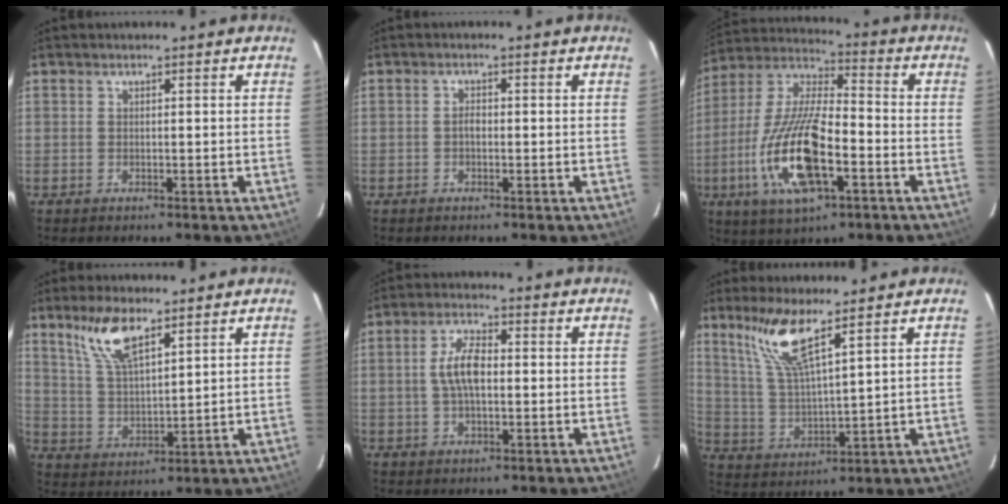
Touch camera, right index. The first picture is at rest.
{"total": 1.3, "force": [-0.3, 0.8, 1.0], "torque": [-0.016, 0.006, -0.007]}
{"total": 18.9, "force": [-6.3, 6.7, 16.5], "torque": [-0.346, -0.015, -0.122]}
{"total": 9.1, "force": [6.1, 2.9, 6.1], "torque": [-0.120, 0.006, 0.130]}
{"total": 6.3, "force": [0.0, 2.8, 5.7], "torque": [-0.111, 0.011, 0.001]}
{"total": 9.8, "force": [6.8, 1.0, 7.0], "torque": [-0.139, 0.003, 0.146]}